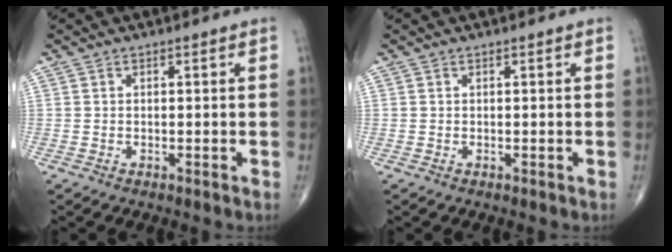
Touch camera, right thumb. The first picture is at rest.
{"total": 0.0}